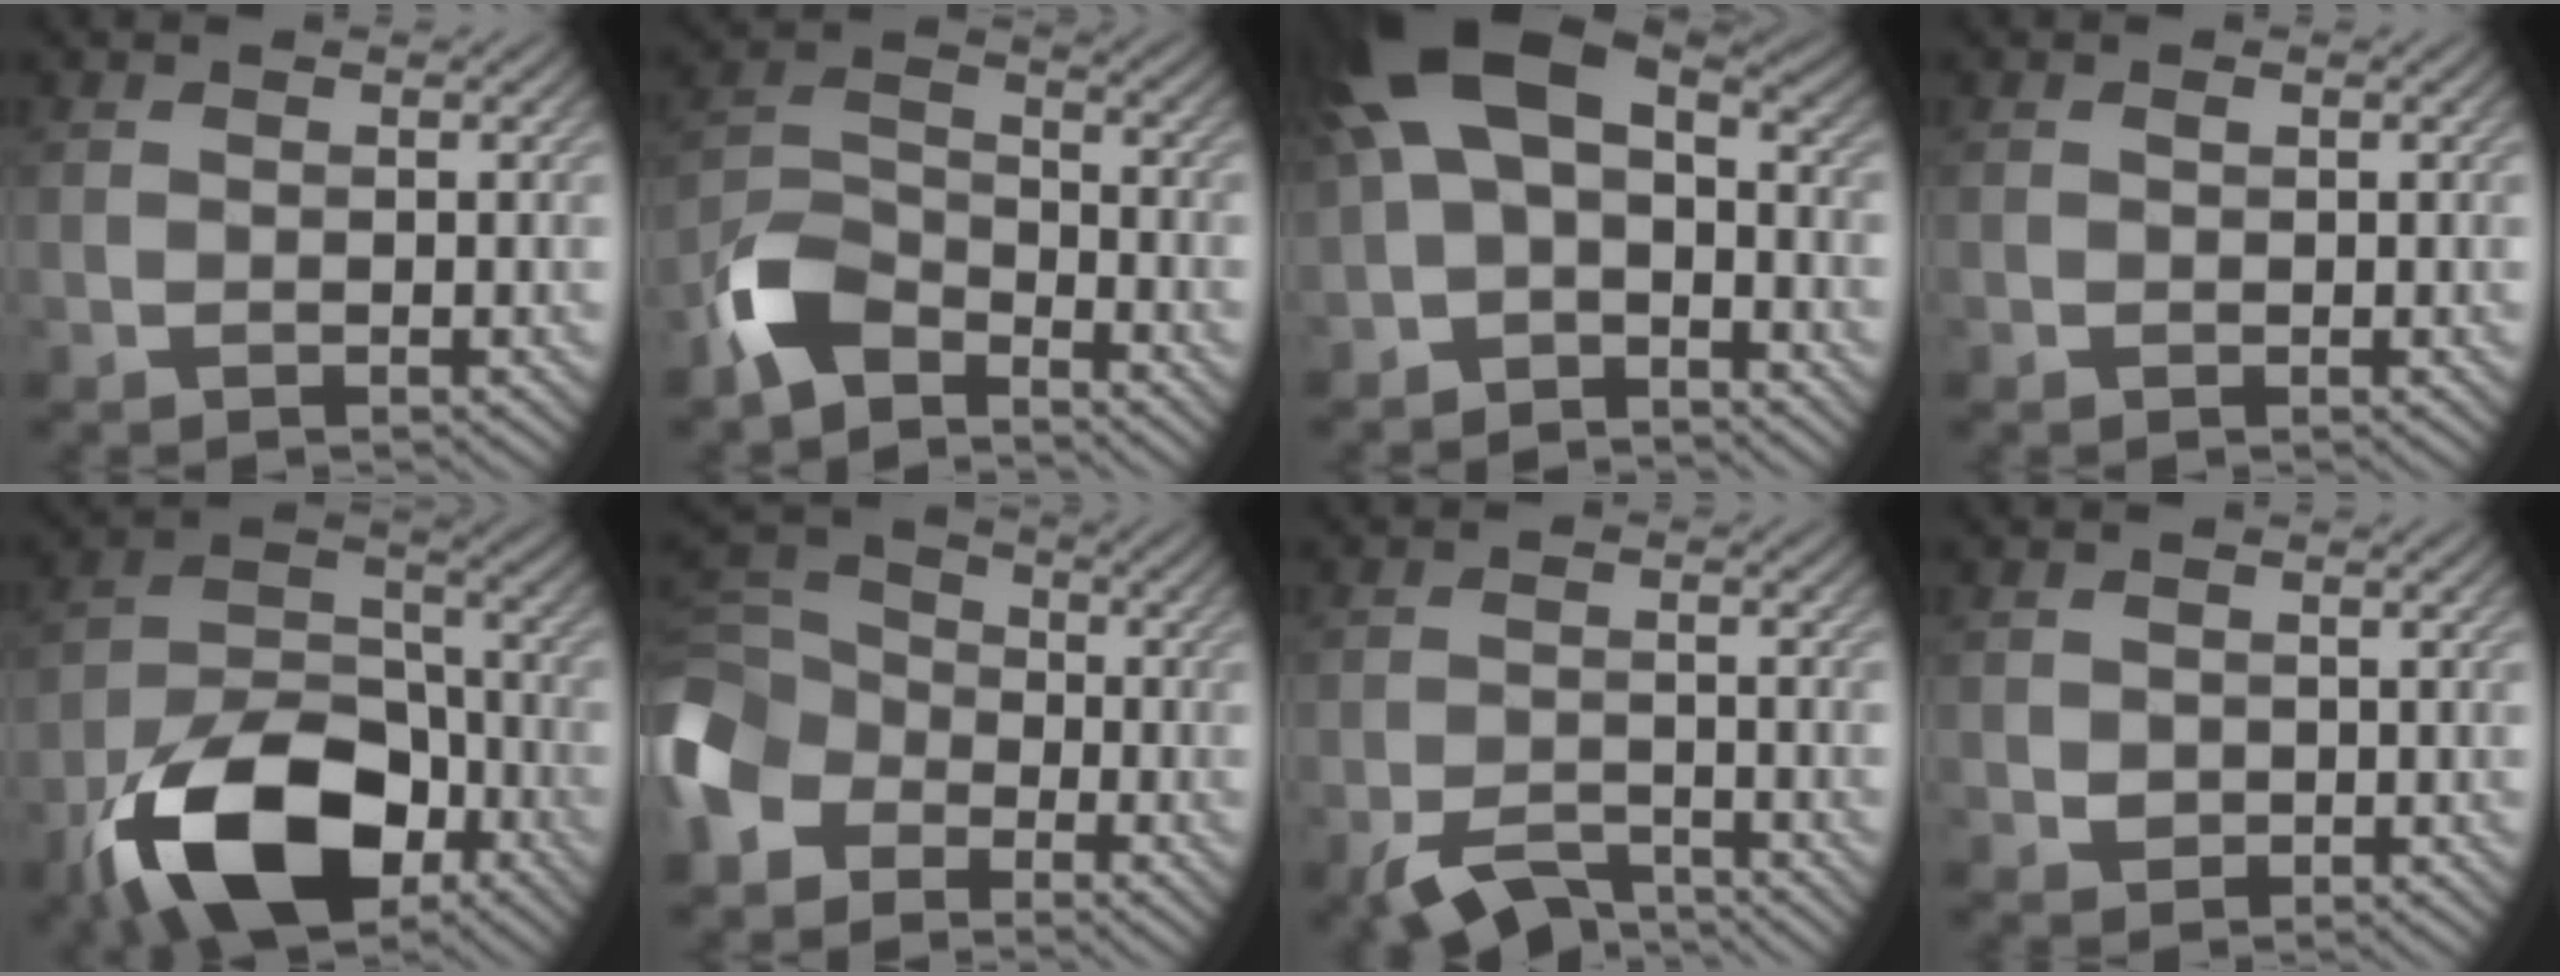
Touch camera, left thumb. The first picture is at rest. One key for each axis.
{"total": 7.4, "fx": -5.6, "fy": 3.1, "fz": 3.7, "tx": -0.082, "ty": -0.002, "tz": -0.133}
{"total": 9.6, "fx": -1.4, "fy": 5.9, "fz": 7.5, "tx": -0.149, "ty": 0.005, "tz": -0.039}
{"total": 0.5, "fx": 0.1, "fy": 0.4, "fz": 0.4, "tx": -0.006, "ty": -0.002, "tz": 0.001}
{"total": 15.6, "fx": -8.5, "fy": 8.6, "fz": 9.9, "tx": -0.206, "ty": -0.023, "tz": -0.163}
{"total": 10.3, "fx": -4.9, "fy": 7.7, "fz": 4.9, "tx": -0.158, "ty": -0.017, "tz": -0.118}
{"total": 4.5, "fx": -3.5, "fy": 1.6, "fz": 2.5, "tx": -0.048, "ty": -0.007, "tz": -0.062}
{"total": 1.4, "fx": 0.4, "fy": 1.3, "fz": 0.5, "tx": -0.016, "ty": -0.006, "tz": 0.009}